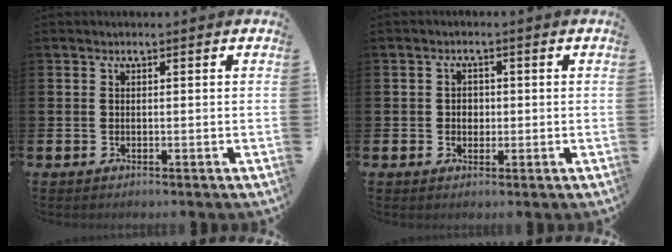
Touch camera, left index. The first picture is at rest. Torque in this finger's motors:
{"motor_torque": [-0.22, 0.06, -0.02, 0.00]}